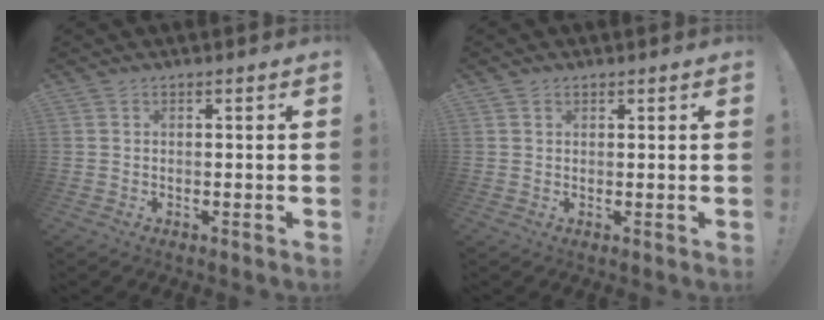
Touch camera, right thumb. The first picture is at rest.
{"total": 1.1, "force": [0.7, 0.8, 0.2], "torque": [0.001, -0.001, 0.013]}